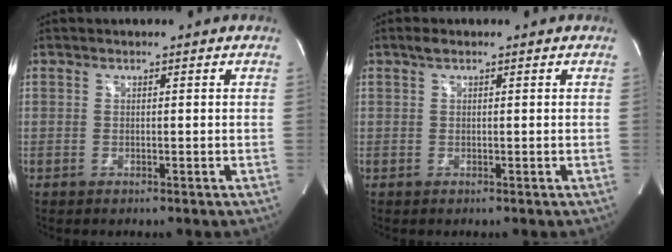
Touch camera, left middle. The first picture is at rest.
{"total": 1.1, "force": [0.7, 0.4, 0.7], "torque": [-0.017, 0.011, 0.013]}